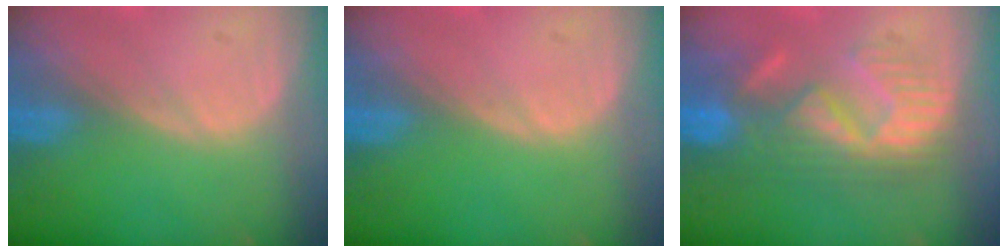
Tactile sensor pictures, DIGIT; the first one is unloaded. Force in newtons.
{"total": 0.0}
{"total": 8.9, "press": 8.8, "slide": 1.5}